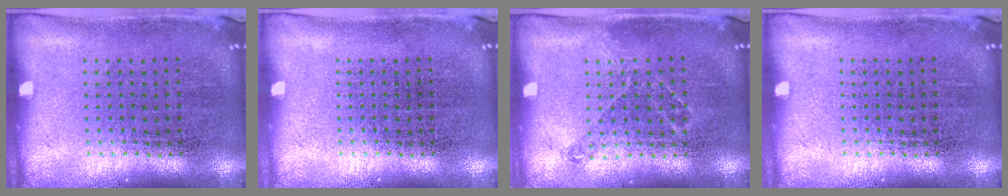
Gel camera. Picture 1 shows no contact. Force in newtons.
{"total": 0.0}
{"total": 0.8, "press": 0.7, "slide": 0.4}
{"total": 0.0}